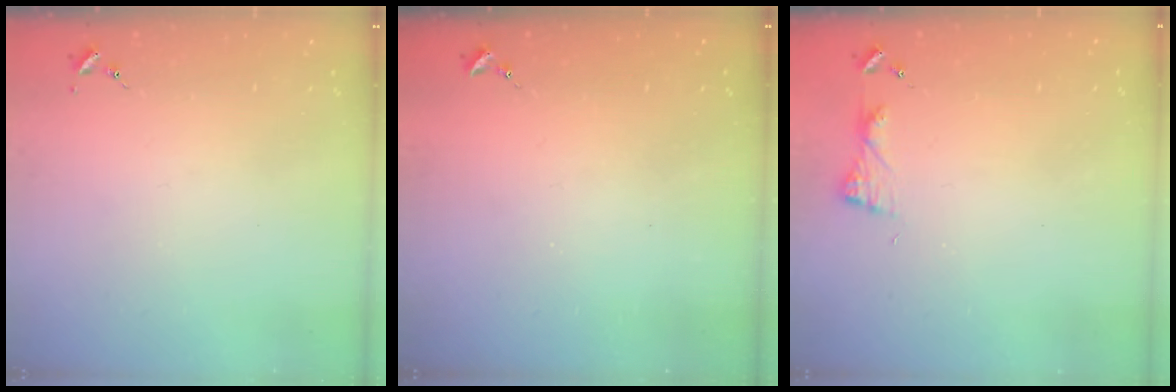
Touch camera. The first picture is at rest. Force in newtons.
{"total": 0.0}
{"total": 5.0, "press": 4.9, "slide": 0.6}